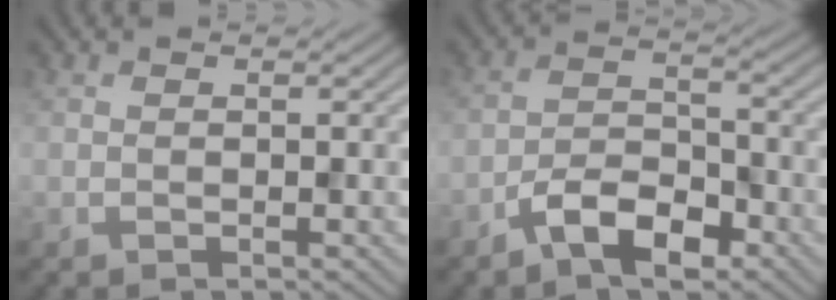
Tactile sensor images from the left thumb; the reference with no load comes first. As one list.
[{"total": 6.3, "force": [-4.1, 2.7, 3.9], "torque": [-0.070, 0.006, -0.087]}]